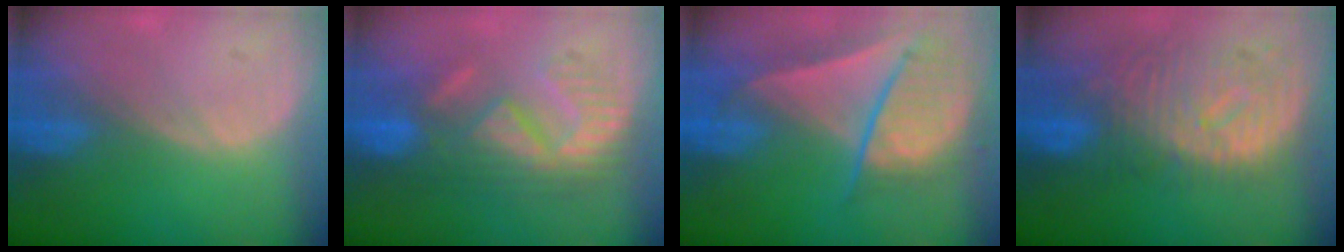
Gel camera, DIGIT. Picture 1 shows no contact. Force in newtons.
{"total": 8.7, "press": 8.5, "slide": 1.6}
{"total": 9.2, "press": 8.0, "slide": 4.6}
{"total": 10.9, "press": 9.8, "slide": 4.8}